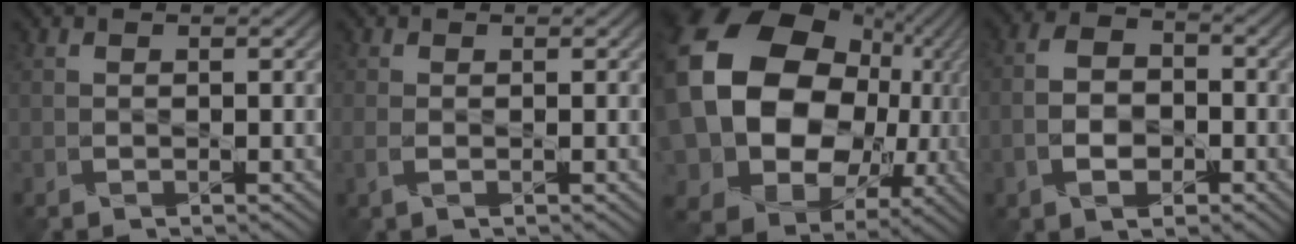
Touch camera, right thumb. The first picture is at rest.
{"total": 1.3, "force": [-0.3, 0.5, 1.1], "torque": [-0.031, -0.004, -0.009]}
{"total": 23.4, "force": [2.5, 19.2, 13.1], "torque": [-0.329, -0.035, 0.076]}
{"total": 5.7, "force": [-2.0, 3.8, 3.8], "torque": [-0.070, -0.004, -0.047]}